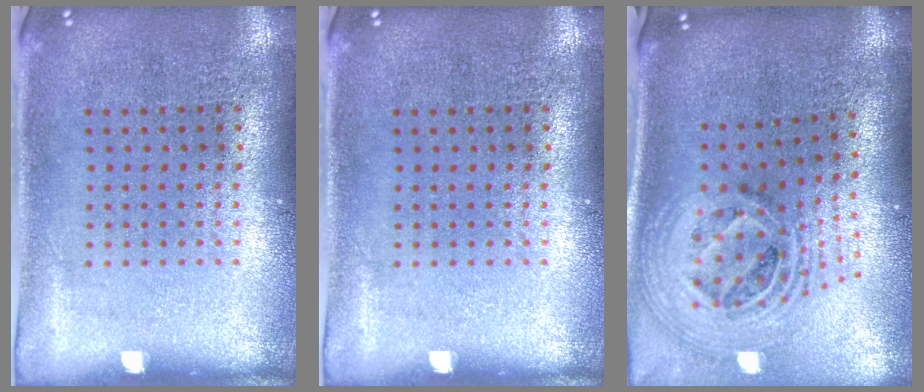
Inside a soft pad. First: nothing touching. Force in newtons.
{"total": 0.0}
{"total": 2.7, "press": 1.9, "slide": 1.9}